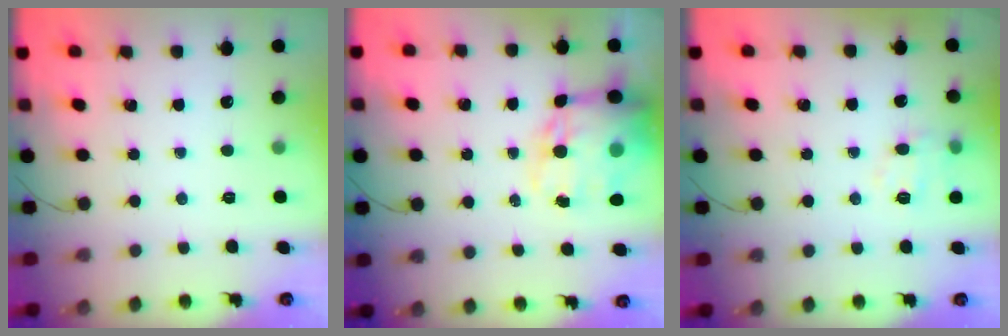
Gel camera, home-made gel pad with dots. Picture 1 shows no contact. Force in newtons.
{"total": 18.9, "press": 18.4, "slide": 4.2}
{"total": 8.9, "press": 8.8, "slide": 1.4}